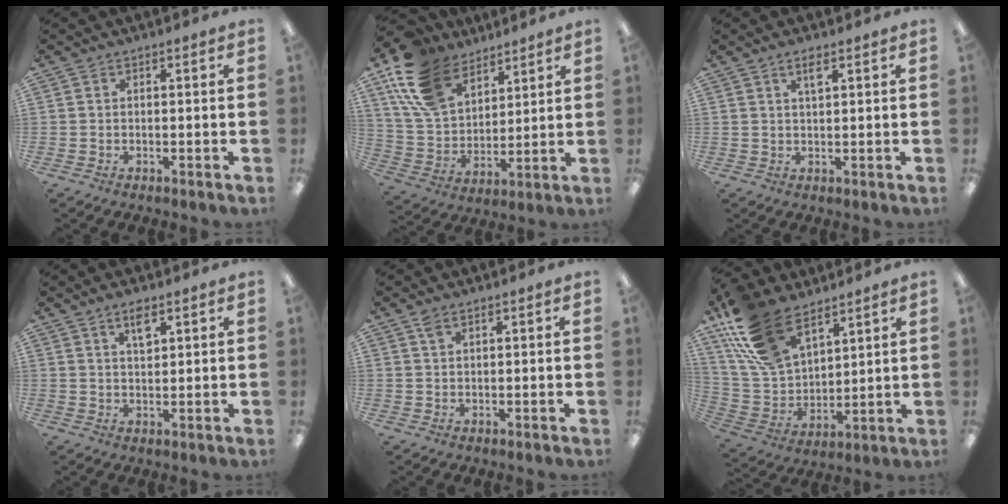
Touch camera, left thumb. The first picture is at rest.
{"total": 17.7, "force": [11.5, 10.7, 8.3], "torque": [-0.192, -0.038, 0.222]}
{"total": 2.7, "force": [1.7, 0.8, 2.0], "torque": [-0.037, 0.001, 0.027]}
{"total": 4.1, "force": [2.6, 1.6, 2.7], "torque": [-0.037, -0.006, 0.040]}
{"total": 1.8, "force": [1.2, 0.8, 1.1], "torque": [-0.025, 0.000, 0.023]}
{"total": 20.4, "force": [13.3, 11.0, 10.8], "torque": [-0.242, -0.057, 0.251]}